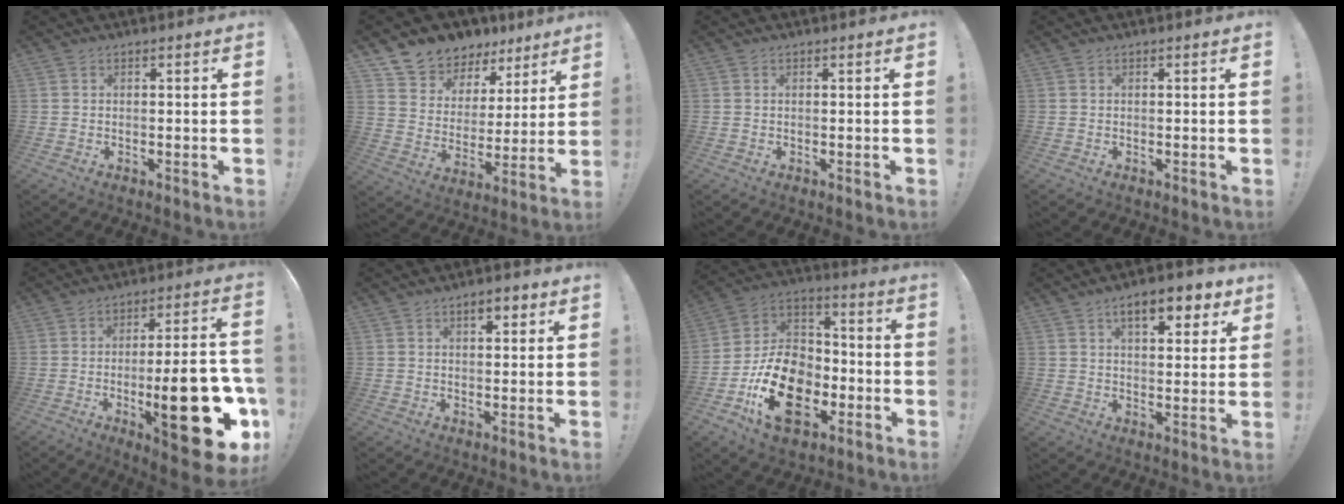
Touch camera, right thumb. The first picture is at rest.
{"total": 8.6, "force": [6.7, 5.3, 1.0], "torque": [-0.024, -0.060, 0.127]}
{"total": 0.0}
{"total": 0.0}
{"total": 25.2, "force": [-7.3, 8.0, 22.8], "torque": [-0.327, 0.029, -0.098]}
{"total": 4.0, "force": [2.1, 1.9, 2.9], "torque": [-0.037, -0.004, 0.031]}
{"total": 20.8, "force": [-8.3, 14.3, 12.7], "torque": [-0.217, 0.052, -0.130]}
{"total": 9.8, "force": [5.3, 4.0, 7.2], "torque": [-0.097, -0.019, 0.088]}